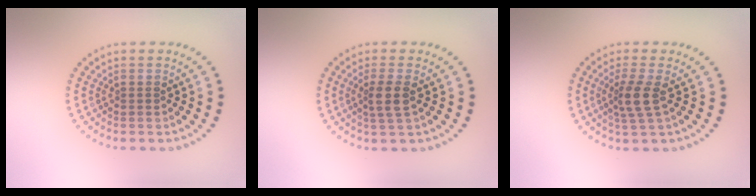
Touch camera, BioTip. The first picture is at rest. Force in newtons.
{"total": 2.3, "press": 2.0, "slide": 1.1}
{"total": 2.6, "press": 2.1, "slide": 1.6}